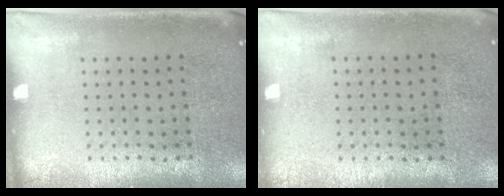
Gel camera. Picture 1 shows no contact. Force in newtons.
{"total": 0.0}